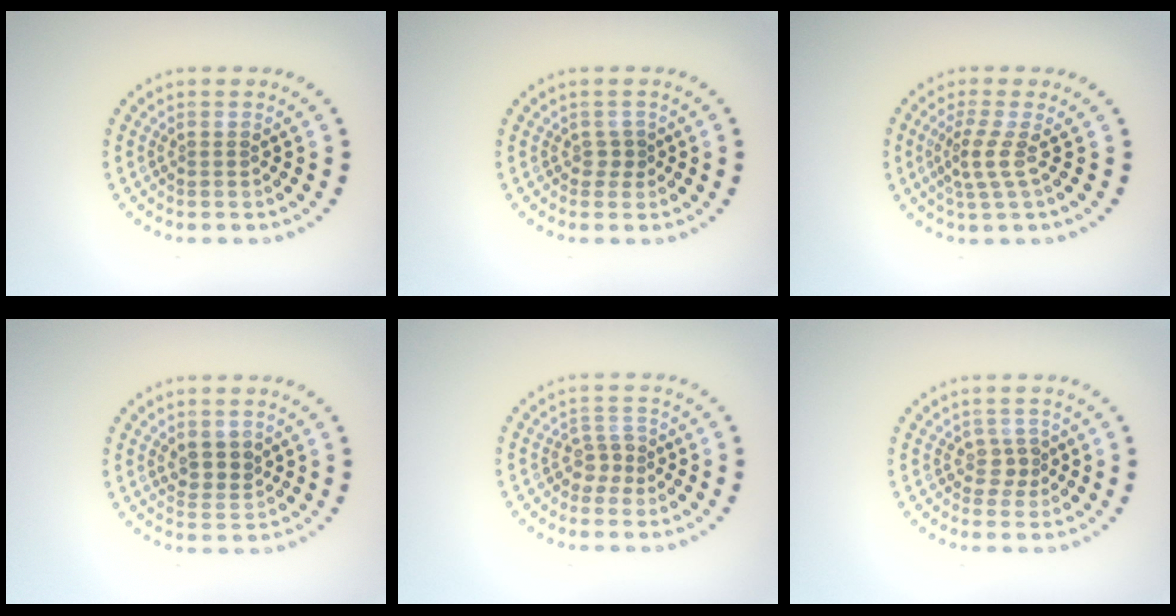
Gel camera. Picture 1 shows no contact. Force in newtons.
{"total": 0.9, "press": 0.8, "slide": 0.5}
{"total": 2.4, "press": 1.6, "slide": 1.7}
{"total": 2.2, "press": 2.0, "slide": 0.9}
{"total": 1.9, "press": 1.4, "slide": 1.3}
{"total": 1.4, "press": 1.1, "slide": 0.9}